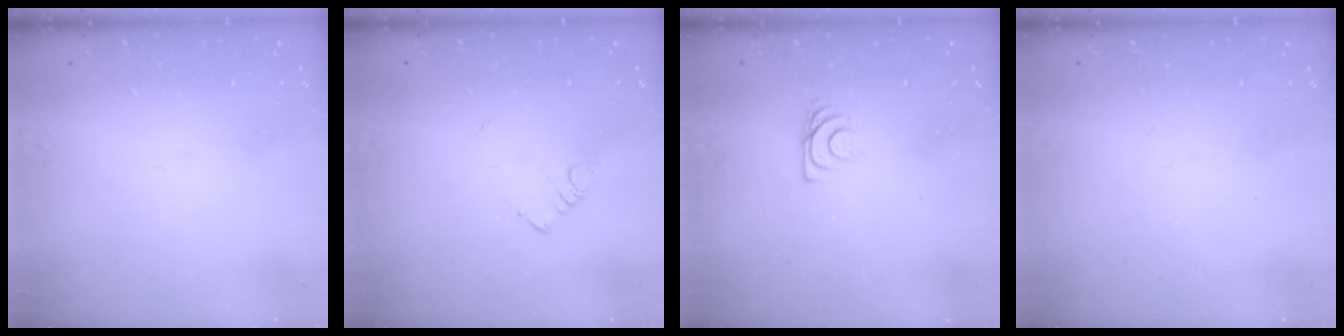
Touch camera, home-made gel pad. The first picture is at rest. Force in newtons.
{"total": 3.0, "press": 2.9, "slide": 0.4}
{"total": 5.4, "press": 5.3, "slide": 0.7}
{"total": 2.1, "press": 2.0, "slide": 0.4}